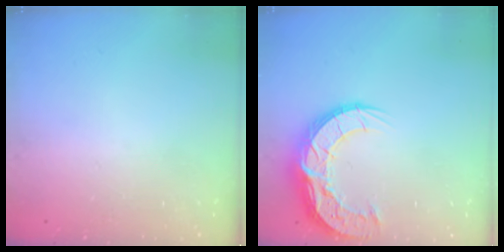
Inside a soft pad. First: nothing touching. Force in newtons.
{"total": 15.1, "press": 15.1, "slide": 1.2}